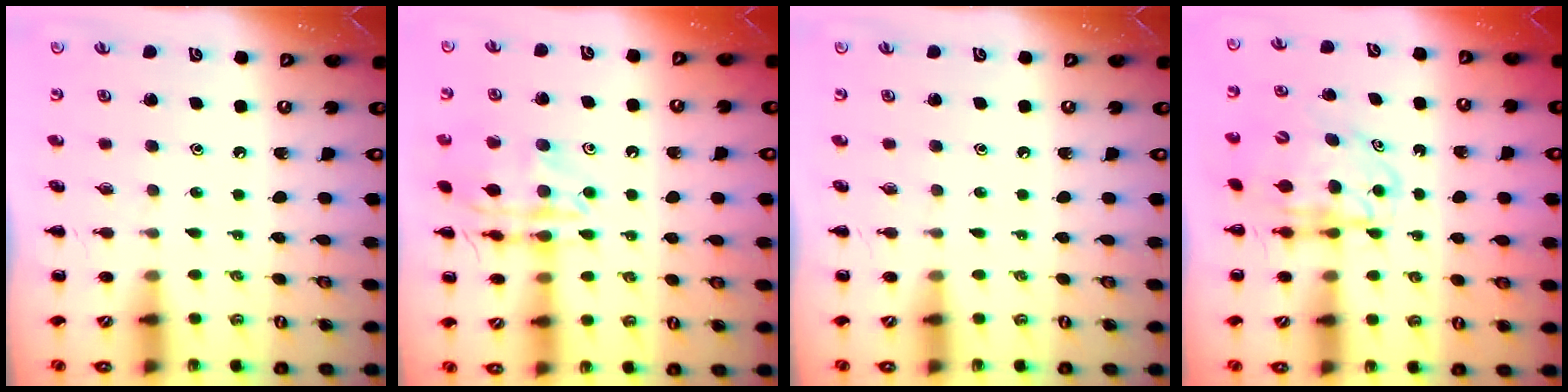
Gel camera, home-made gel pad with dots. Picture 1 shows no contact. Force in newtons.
{"total": 15.4, "press": 15.3, "slide": 1.2}
{"total": 0.0}
{"total": 6.8, "press": 6.7, "slide": 0.9}